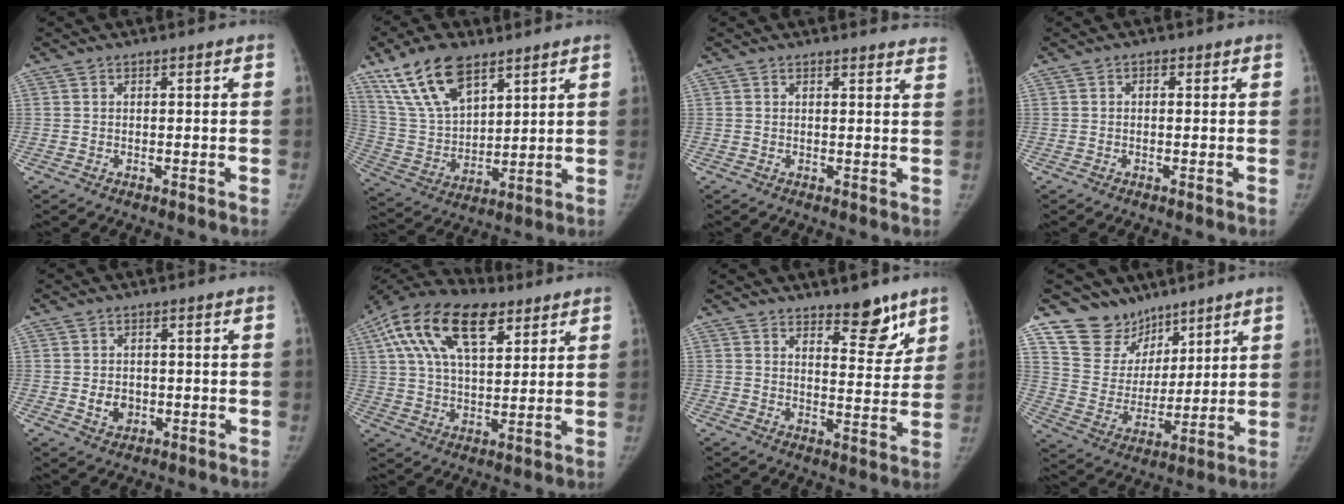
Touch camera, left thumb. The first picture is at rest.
{"total": 15.7, "force": [9.9, 7.7, 9.5], "torque": [-0.156, -0.036, 0.201]}
{"total": 5.6, "force": [5.5, 1.1, 0.5], "torque": [0.024, -0.025, 0.033]}
{"total": 0.9, "force": [0.2, 0.7, 0.5], "torque": [0.000, 0.002, -0.002]}
{"total": 3.9, "force": [-0.7, 3.2, 2.1], "torque": [-0.022, 0.003, -0.004]}
{"total": 20.4, "force": [9.7, 10.3, 14.7], "torque": [-0.262, 0.005, 0.169]}
{"total": 8.3, "force": [6.0, 3.3, 4.7], "torque": [-0.028, -0.044, 0.088]}
{"total": 12.1, "force": [9.0, 8.0, 0.5], "torque": [0.033, -0.072, 0.181]}